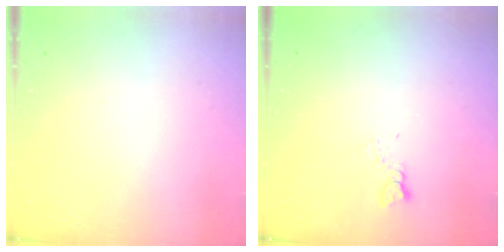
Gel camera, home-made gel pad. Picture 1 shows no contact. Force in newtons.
{"total": 2.6, "press": 2.6, "slide": 0.4}